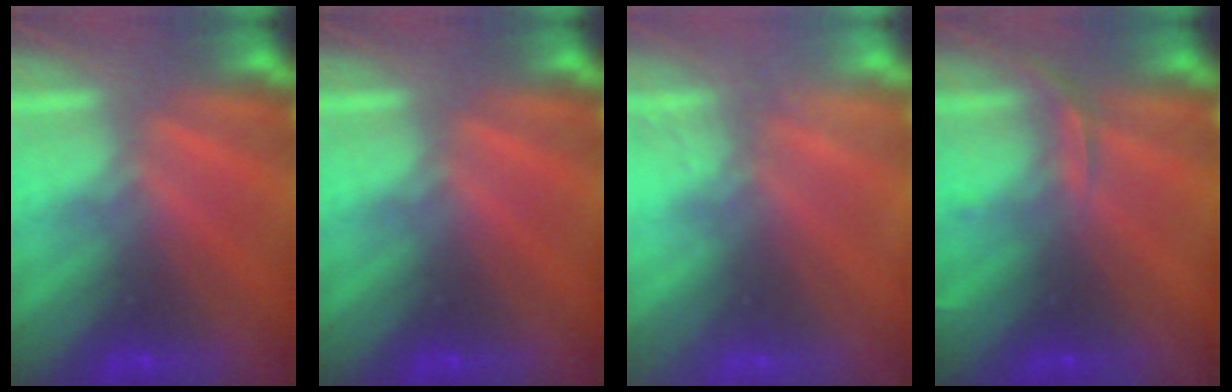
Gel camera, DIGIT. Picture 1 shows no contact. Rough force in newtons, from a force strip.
{"total": 0.0}
{"total": 2.7}
{"total": 2.7}